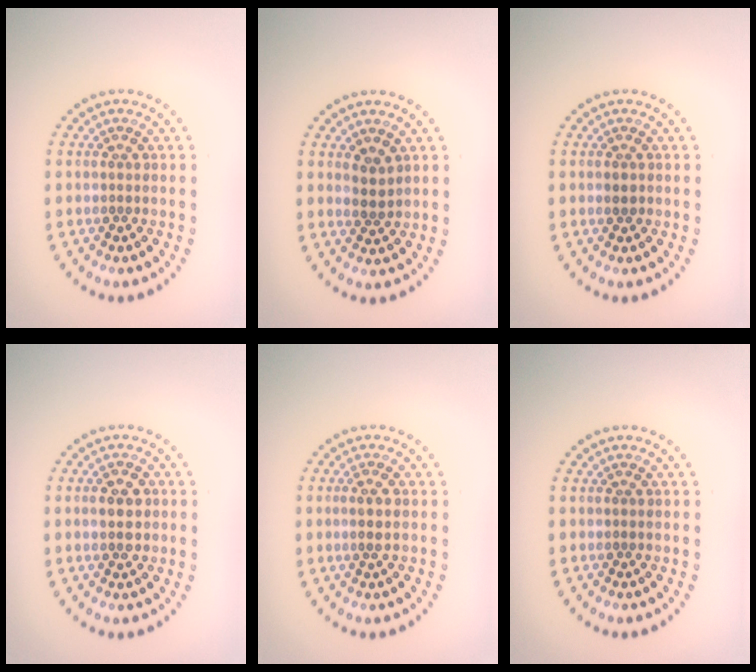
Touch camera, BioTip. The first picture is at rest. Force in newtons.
{"total": 1.7, "press": 1.5, "slide": 0.8}
{"total": 0.8, "press": 0.8, "slide": 0.1}
{"total": 2.0, "press": 2.0, "slide": 0.1}
{"total": 1.5, "press": 1.3, "slide": 0.7}
{"total": 0.0}